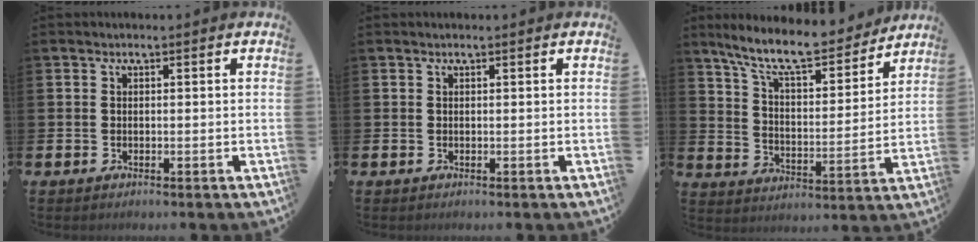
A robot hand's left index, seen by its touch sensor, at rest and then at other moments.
{"total": 0.0}
{"total": 10.8, "force": [9.4, 2.3, 4.7], "torque": [-0.125, -0.056, 0.163]}